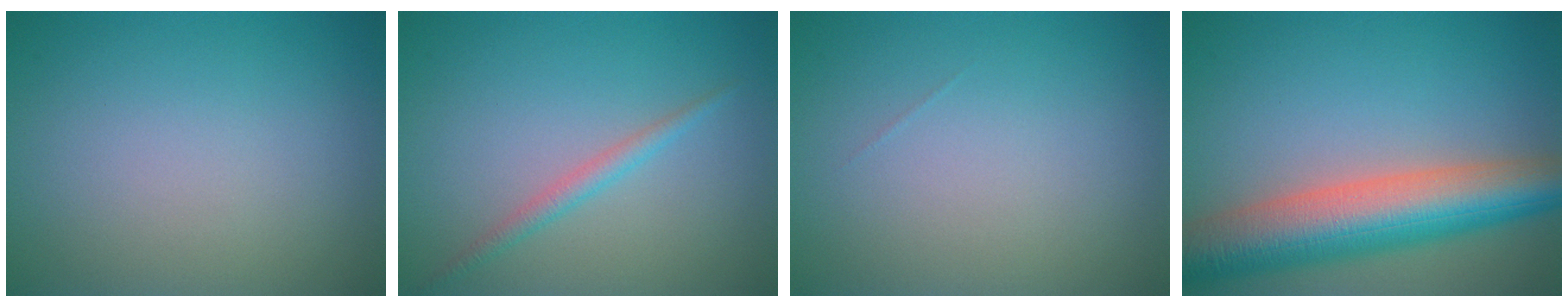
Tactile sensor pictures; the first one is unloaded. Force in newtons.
{"total": 1.5, "press": 1.5, "slide": 0.1}
{"total": 0.0}
{"total": 10.0, "press": 10.0, "slide": 0.3}